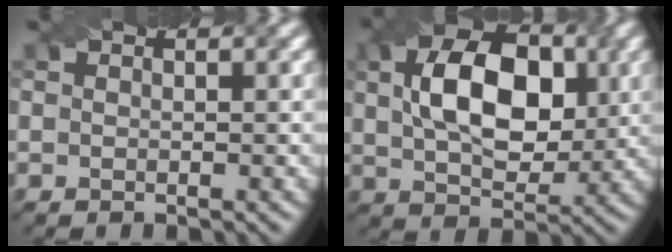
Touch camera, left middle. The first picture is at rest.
{"total": 9.9, "force": [1.8, 6.0, 7.7], "torque": [-0.132, 0.011, 0.029]}